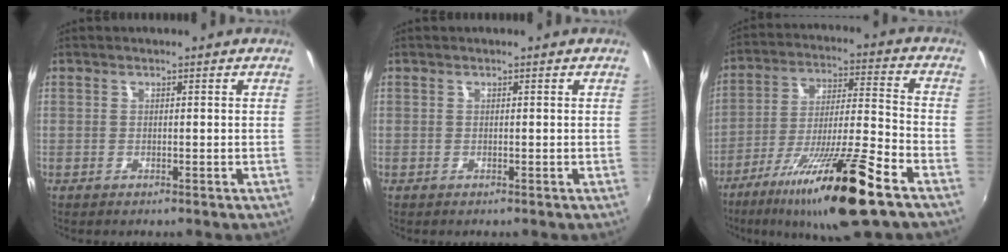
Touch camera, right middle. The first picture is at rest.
{"total": 0.0}
{"total": 18.8, "force": [-11.8, 0.6, 14.6], "torque": [-0.272, -0.027, -0.203]}